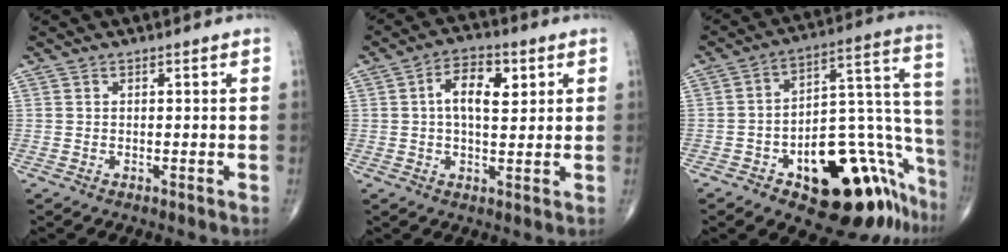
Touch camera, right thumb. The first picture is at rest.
{"total": 8.3, "force": [2.0, 4.3, 6.8], "torque": [-0.094, 0.005, 0.028]}
{"total": 25.9, "force": [-13.2, 11.2, 19.2], "torque": [-0.156, 0.112, -0.181]}